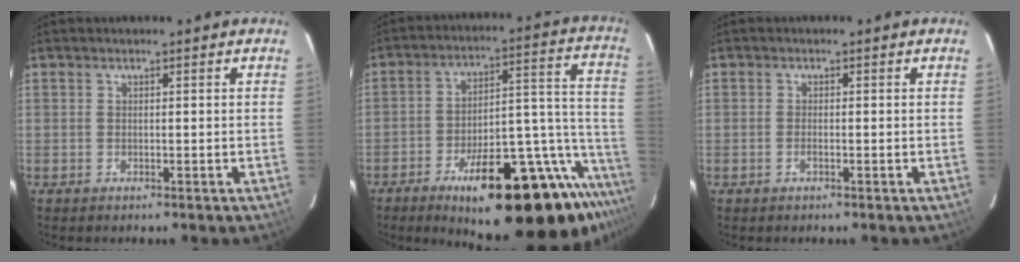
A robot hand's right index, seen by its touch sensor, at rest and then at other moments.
{"total": 28.1, "force": [-19.0, 7.0, 19.6], "torque": [-0.250, 0.002, -0.271]}
{"total": 1.2, "force": [-0.6, 0.4, 0.8], "torque": [-0.019, 0.000, -0.012]}